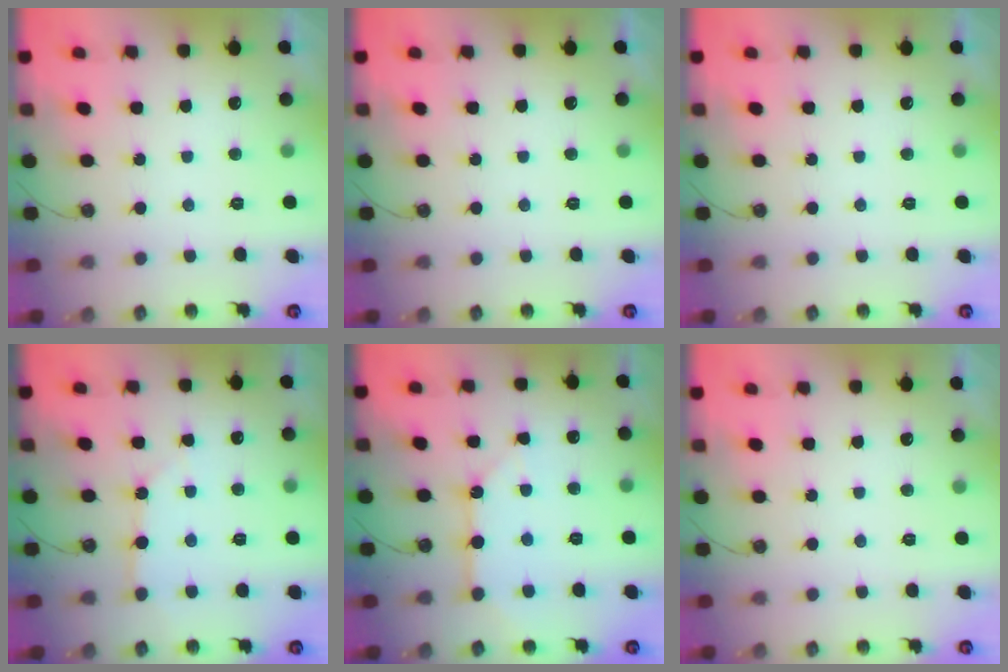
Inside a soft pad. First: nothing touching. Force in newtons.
{"total": 0.0}
{"total": 0.0}
{"total": 2.9, "press": 2.8, "slide": 0.4}
{"total": 10.0, "press": 10.0, "slide": 1.1}
{"total": 0.0}